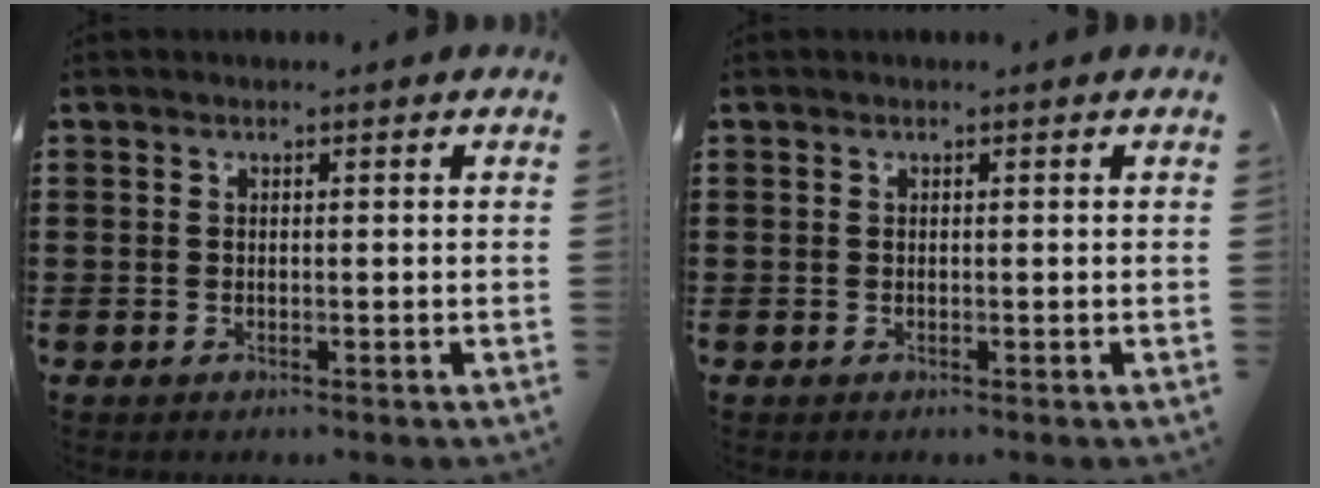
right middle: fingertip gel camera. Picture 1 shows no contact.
{"total": 0.0}